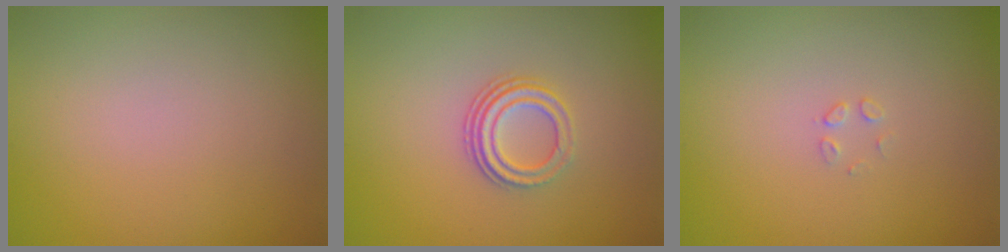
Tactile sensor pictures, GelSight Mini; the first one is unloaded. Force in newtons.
{"total": 3.0, "press": 2.2, "slide": 2.0}
{"total": 0.8, "press": 0.8, "slide": 0.0}